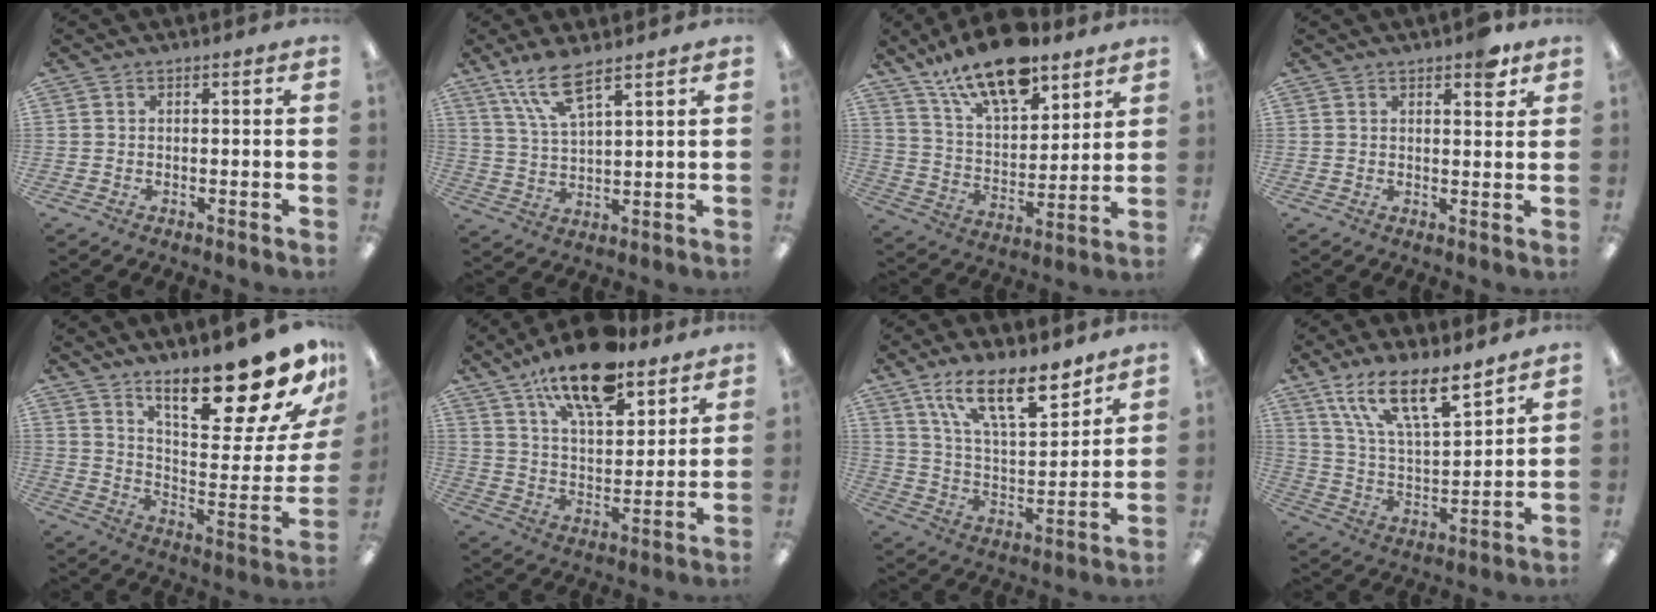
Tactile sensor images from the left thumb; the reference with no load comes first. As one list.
[{"total": 9.7, "force": [6.9, 2.6, 6.3], "torque": [-0.138, -0.018, 0.127]}, {"total": 17.1, "force": [12.7, 6.8, 9.2], "torque": [-0.161, -0.064, 0.221]}, {"total": 4.8, "force": [3.2, 1.8, 3.0], "torque": [-0.026, -0.015, 0.049]}, {"total": 23.1, "force": [16.9, 6.3, 14.4], "torque": [-0.184, -0.134, 0.274]}, {"total": 16.1, "force": [12.2, 5.9, 8.8], "torque": [-0.145, -0.064, 0.209]}, {"total": 16.0, "force": [11.4, 5.3, 9.9], "torque": [-0.161, -0.061, 0.193]}, {"total": 16.1, "force": [11.7, 4.9, 9.8], "torque": [-0.177, -0.062, 0.204]}]